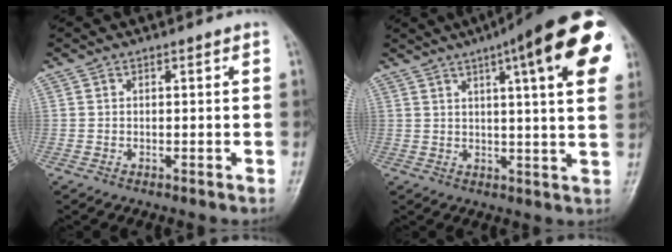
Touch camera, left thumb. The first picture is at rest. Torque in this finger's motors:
{"motor_torque": [0.75, 0.86, 1.69, -1.08, 0.23]}